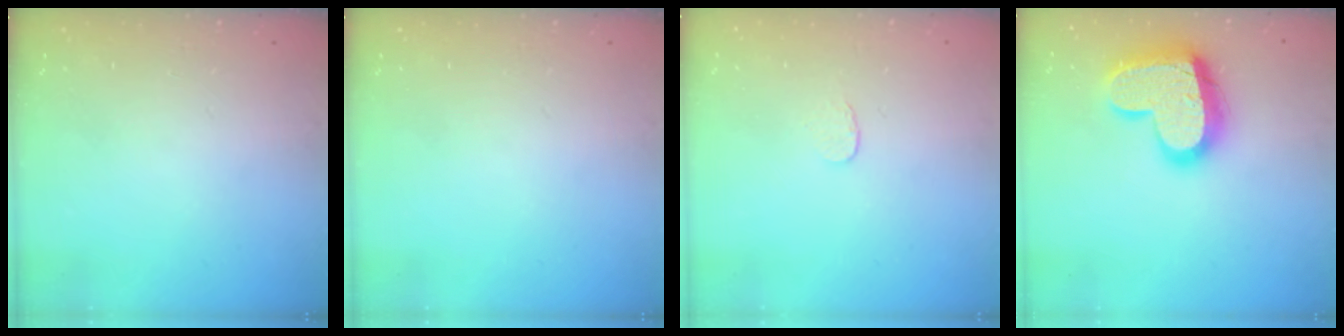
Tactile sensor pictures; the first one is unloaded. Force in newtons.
{"total": 0.0}
{"total": 3.0, "press": 3.0, "slide": 0.2}
{"total": 18.4, "press": 18.3, "slide": 1.7}